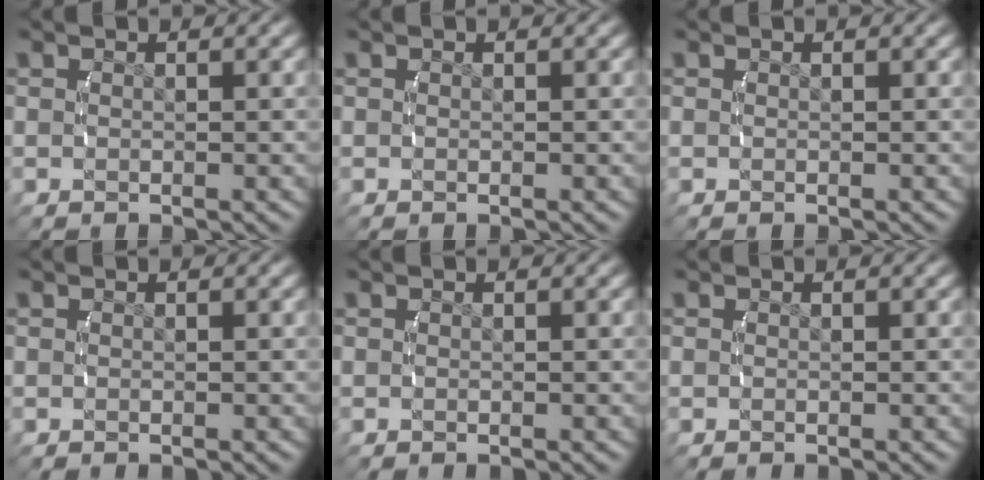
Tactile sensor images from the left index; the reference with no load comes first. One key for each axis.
{"total": 0.0}
{"total": 0.0}
{"total": 0.0}
{"total": 0.0}
{"total": 0.0}